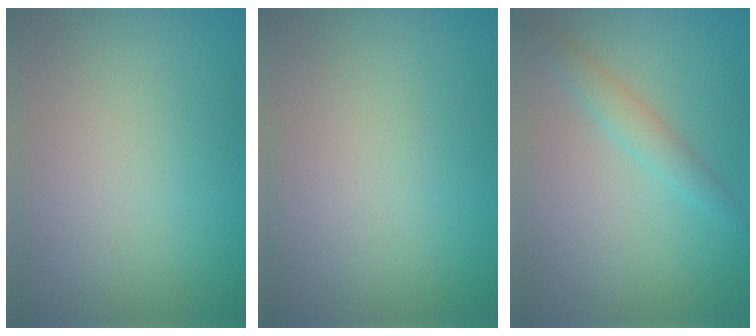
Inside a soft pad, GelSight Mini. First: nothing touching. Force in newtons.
{"total": 0.0}
{"total": 1.9, "press": 1.9, "slide": 0.1}